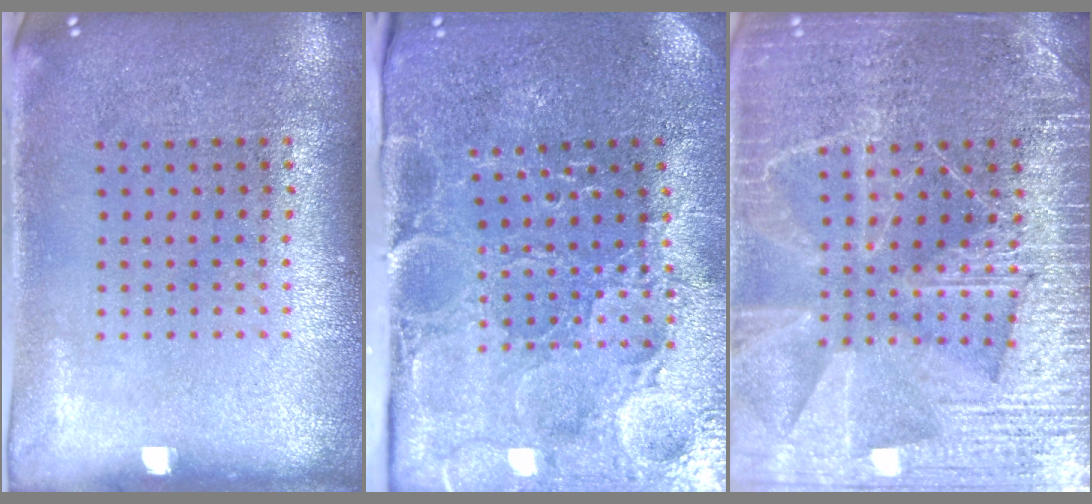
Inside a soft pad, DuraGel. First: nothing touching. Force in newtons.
{"total": 3.7, "press": 3.7, "slide": 0.6}
{"total": 6.6, "press": 6.5, "slide": 0.9}